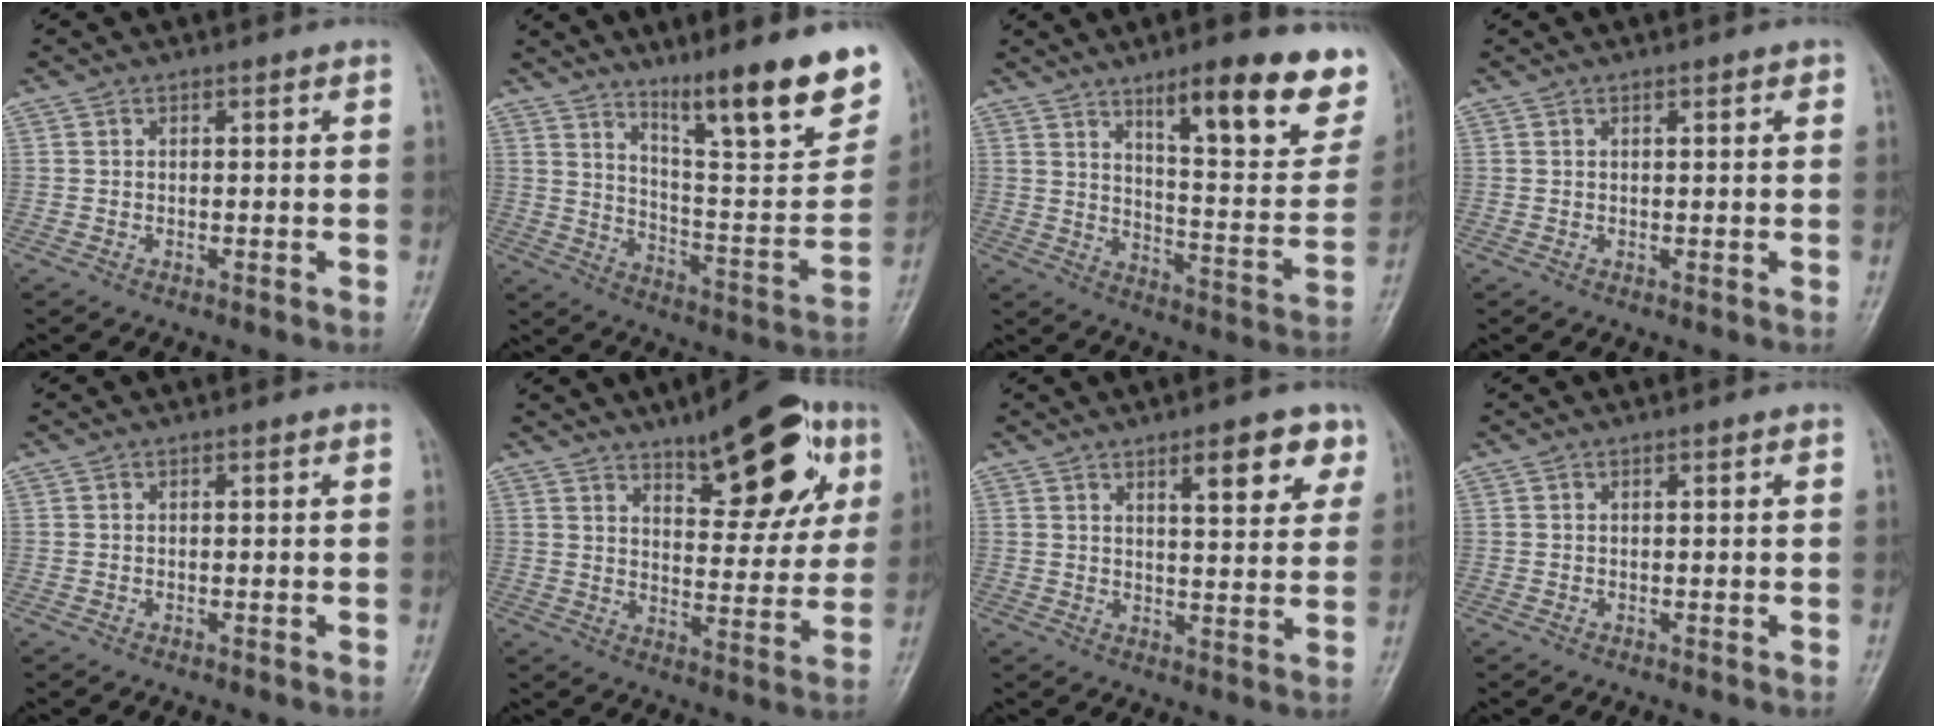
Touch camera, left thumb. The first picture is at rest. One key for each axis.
{"total": 20.9, "fx": 13.6, "fy": 3.6, "fz": 15.5, "tx": -0.190, "ty": -0.075, "tz": 0.217}
{"total": 20.8, "fx": 12.5, "fy": 5.4, "fz": 15.7, "tx": -0.169, "ty": -0.065, "tz": 0.184}
{"total": 1.0, "fx": 0.5, "fy": 0.3, "fz": 0.8, "tx": -0.011, "ty": 0.001, "tz": 0.005}
{"total": 0.0}
{"total": 18.0, "fx": 9.6, "fy": 7.0, "fz": 13.5, "tx": -0.136, "ty": -0.033, "tz": 0.139}
{"total": 8.7, "fx": 4.9, "fy": 3.0, "fz": 6.5, "tx": -0.067, "ty": -0.025, "tz": 0.067}
{"total": 0.0}